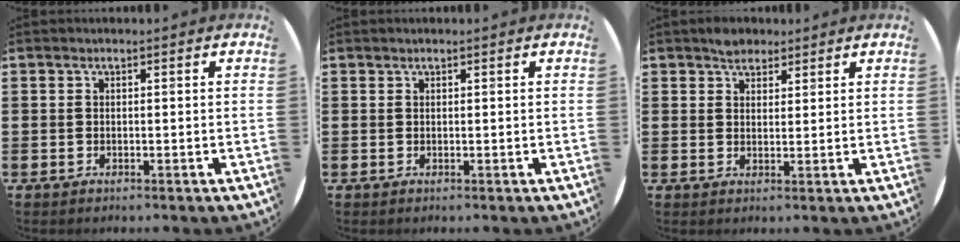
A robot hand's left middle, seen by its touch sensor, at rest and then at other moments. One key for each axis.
{"total": 0.0}
{"total": 2.6, "fx": 2.3, "fy": 1.2, "fz": 0.2, "tx": 0.001, "ty": 0.000, "tz": 0.044}